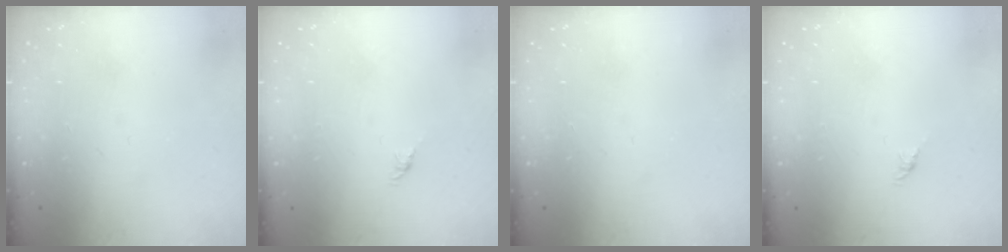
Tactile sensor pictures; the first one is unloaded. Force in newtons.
{"total": 0.0}
{"total": 0.0}
{"total": 0.0}